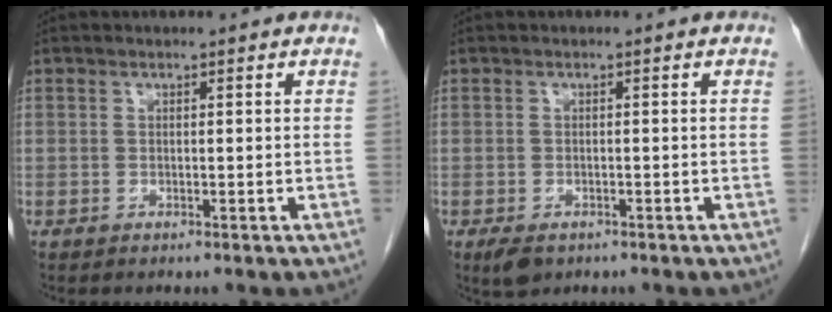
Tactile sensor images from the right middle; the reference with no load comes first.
{"total": 2.8, "force": [-1.7, 1.5, 1.5], "torque": [-0.029, -0.005, -0.021]}